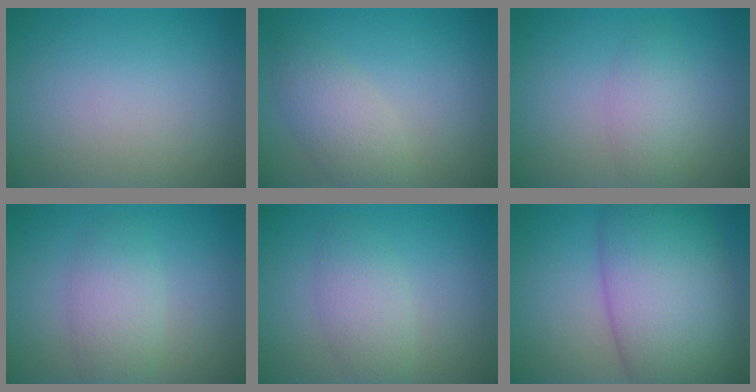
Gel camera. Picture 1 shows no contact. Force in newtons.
{"total": 3.2, "press": 3.2, "slide": 0.2}
{"total": 2.7, "press": 2.7, "slide": 0.1}
{"total": 3.4, "press": 3.4, "slide": 0.1}
{"total": 2.9, "press": 2.9, "slide": 0.1}
{"total": 12.1, "press": 12.1, "slide": 0.5}